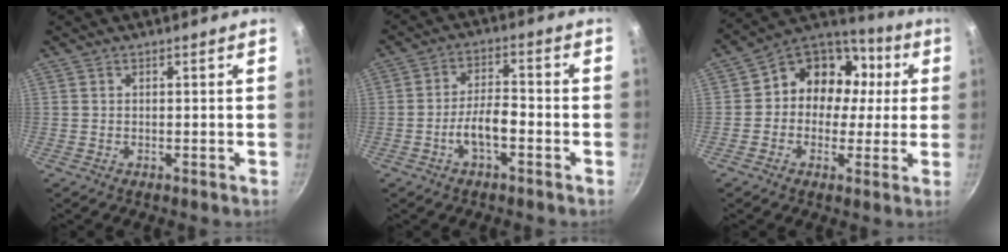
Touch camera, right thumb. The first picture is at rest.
{"total": 6.5, "force": [-2.6, 2.6, 5.3], "torque": [-0.089, 0.032, -0.051]}
{"total": 14.6, "force": [1.4, 12.4, 7.5], "torque": [-0.068, 0.036, 0.003]}